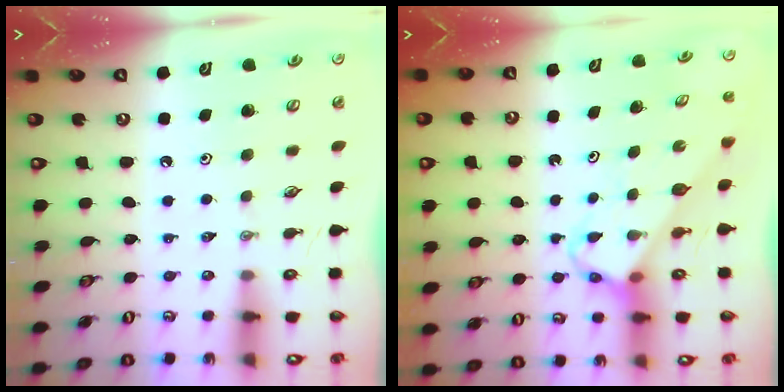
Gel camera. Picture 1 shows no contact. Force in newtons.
{"total": 3.8, "press": 3.8, "slide": 0.1}